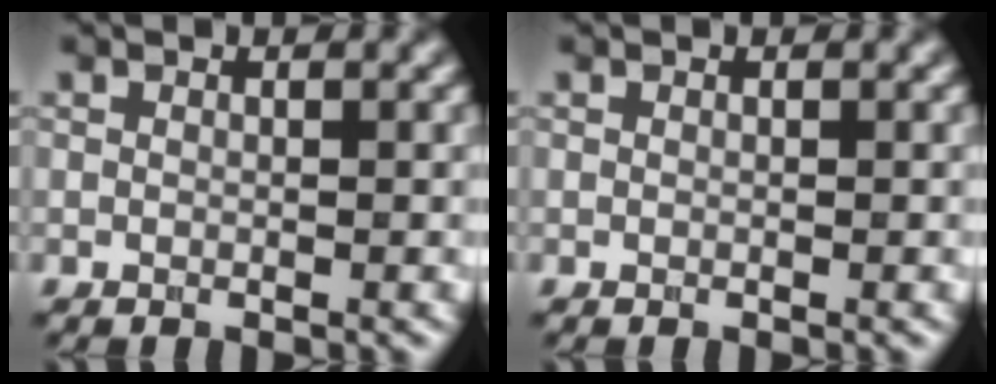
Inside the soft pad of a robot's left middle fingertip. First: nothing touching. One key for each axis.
{"total": 0.0}